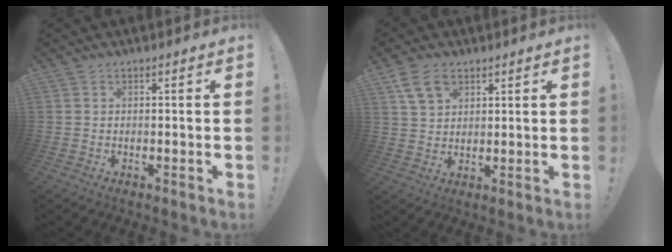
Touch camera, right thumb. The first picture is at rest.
{"total": 7.6, "force": [4.4, 4.9, 3.7], "torque": [-0.068, -0.009, 0.088]}